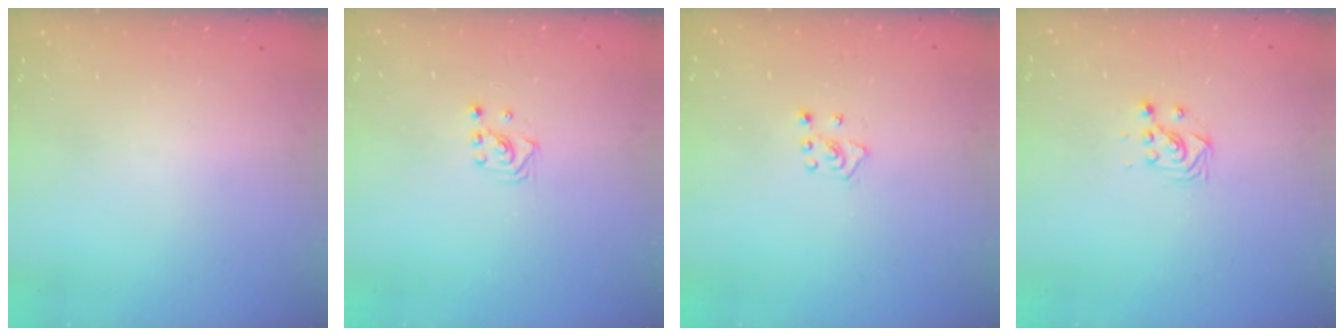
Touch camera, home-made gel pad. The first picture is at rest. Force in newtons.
{"total": 2.8, "press": 2.8, "slide": 0.3}
{"total": 4.1, "press": 4.1, "slide": 0.5}
{"total": 2.7, "press": 2.7, "slide": 0.3}